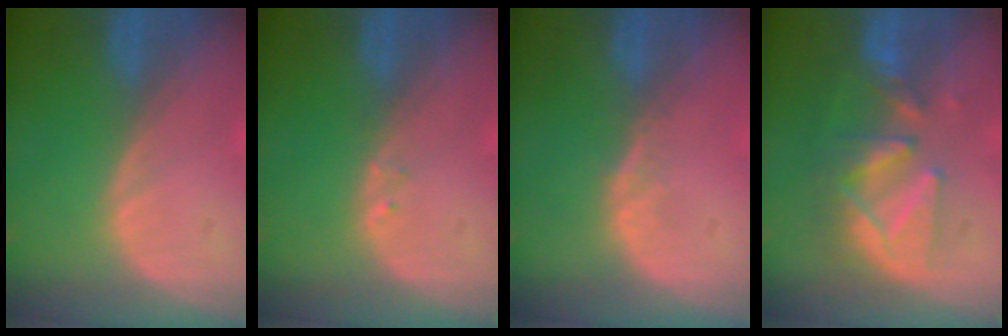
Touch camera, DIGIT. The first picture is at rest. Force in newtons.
{"total": 0.6, "press": 0.6, "slide": 0.1}
{"total": 1.5, "press": 1.2, "slide": 0.9}
{"total": 8.6, "press": 8.3, "slide": 2.0}